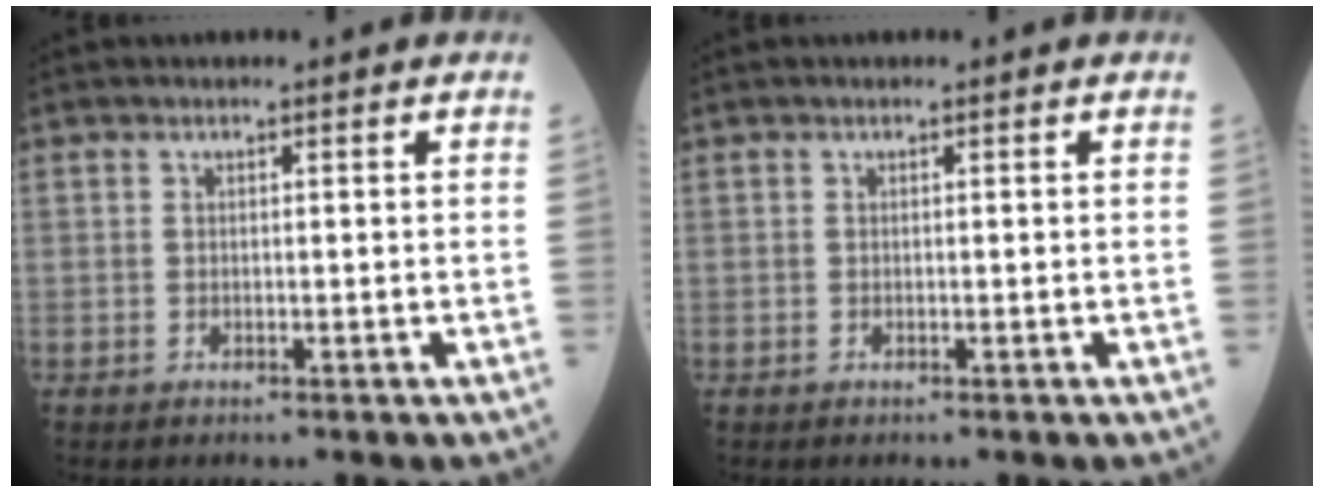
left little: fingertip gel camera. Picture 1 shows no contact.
{"total": 0.0}